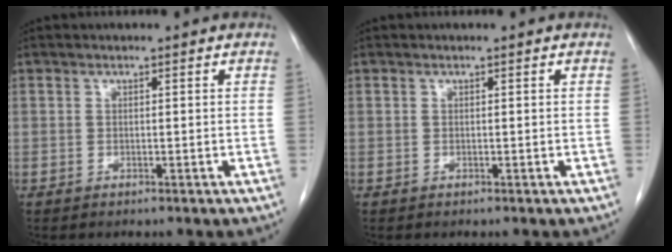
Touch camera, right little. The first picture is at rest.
{"total": 0.0}